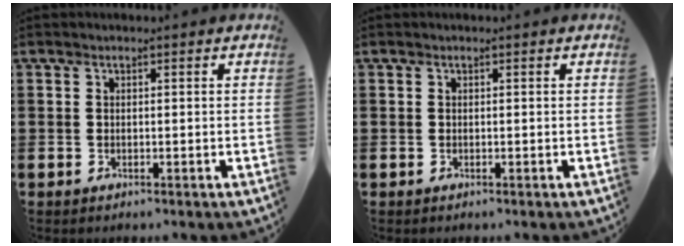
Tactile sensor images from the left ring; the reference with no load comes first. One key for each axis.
{"total": 0.0}